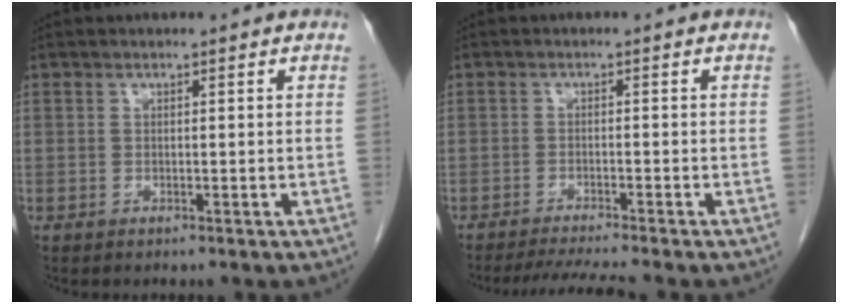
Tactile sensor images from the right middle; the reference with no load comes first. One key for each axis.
{"total": 5.1, "fx": -4.6, "fy": -1.2, "fz": 2.0, "tx": -0.034, "ty": -0.019, "tz": -0.076}